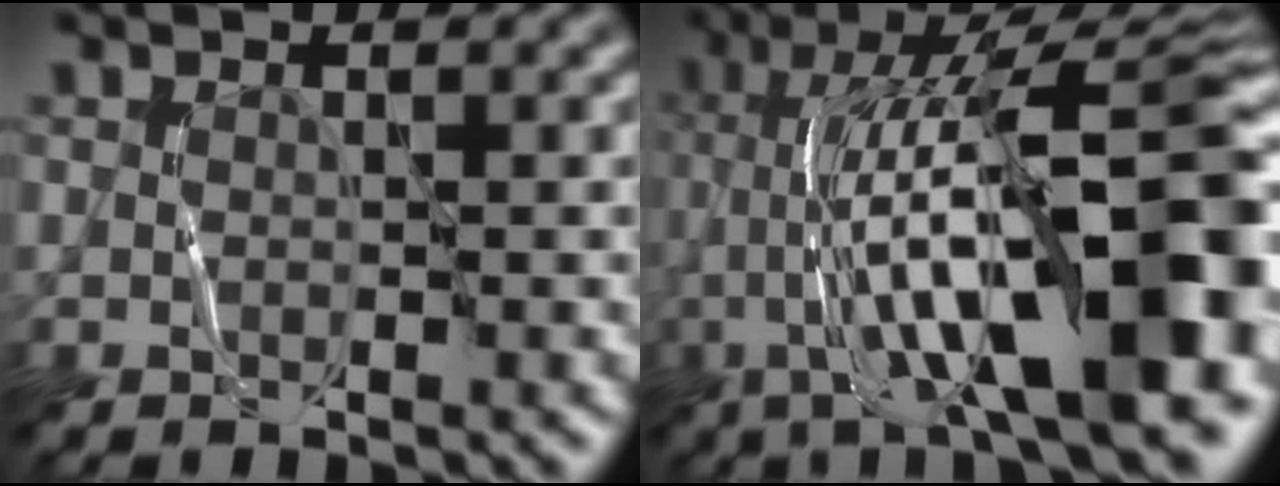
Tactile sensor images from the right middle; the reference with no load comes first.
{"total": 16.9, "force": [-2.5, 4.4, 16.1], "torque": [-0.238, 0.050, -0.038]}